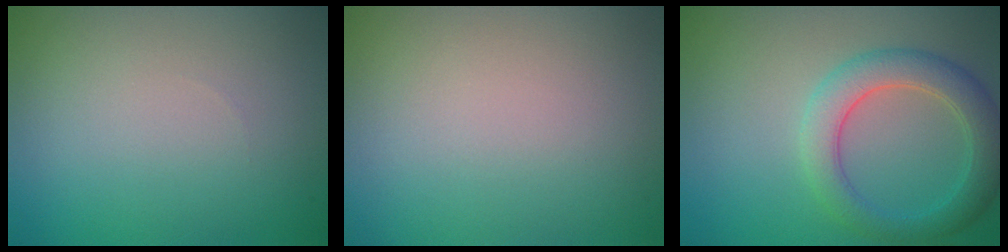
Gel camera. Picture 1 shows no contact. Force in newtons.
{"total": 0.0}
{"total": 4.3, "press": 4.3, "slide": 0.2}